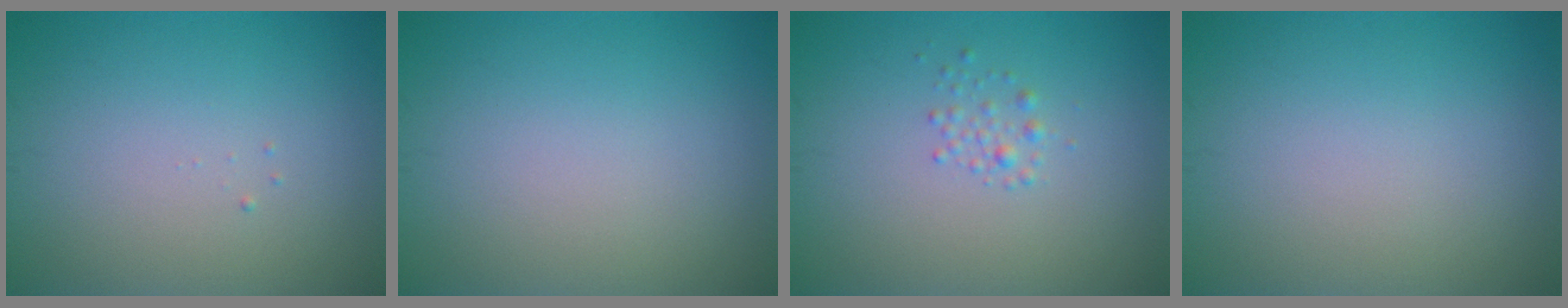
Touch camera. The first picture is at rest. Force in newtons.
{"total": 0.0}
{"total": 1.1, "press": 1.1, "slide": 0.1}
{"total": 0.0}